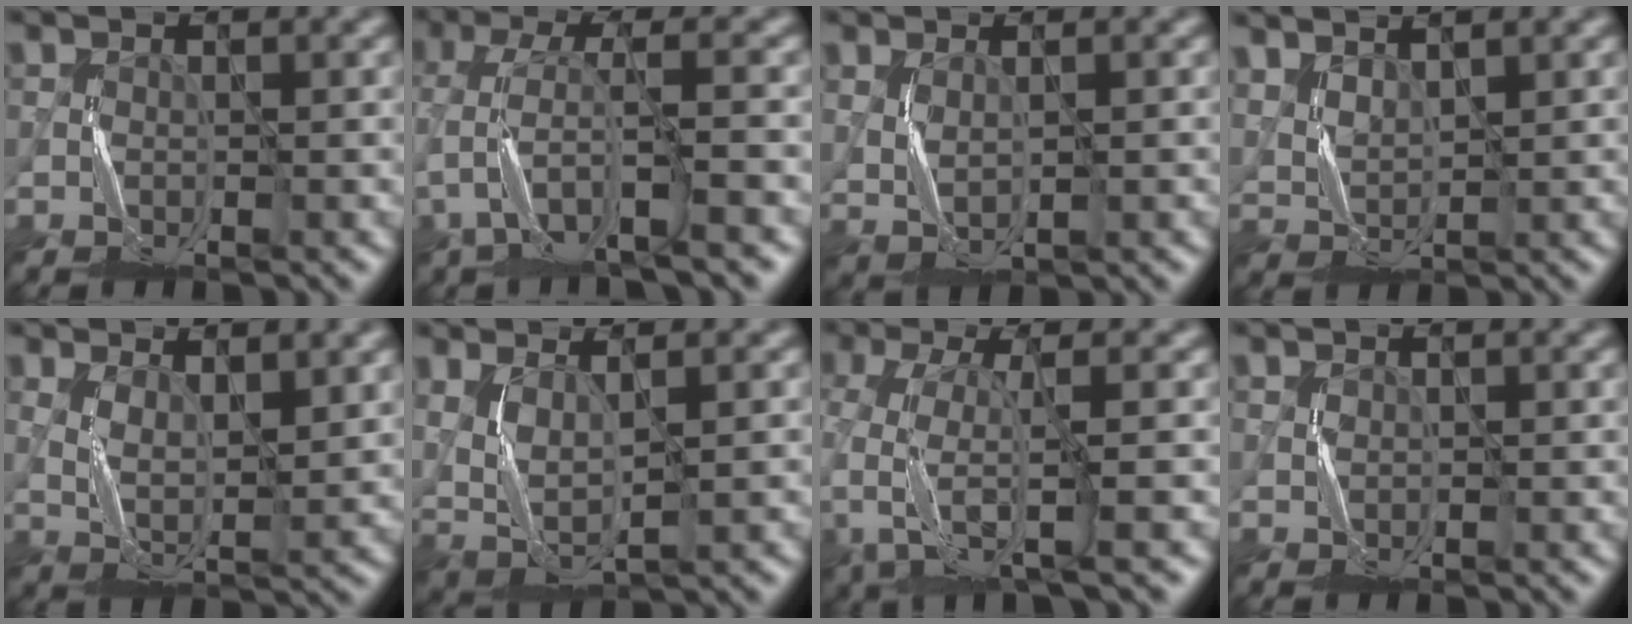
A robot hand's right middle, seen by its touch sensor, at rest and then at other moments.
{"total": 5.3, "force": [-2.6, 0.9, 4.5], "torque": [-0.102, -0.001, -0.053]}
{"total": 1.7, "force": [0.6, 0.9, 1.3], "torque": [-0.038, -0.004, 0.020]}
{"total": 3.0, "force": [2.3, 1.1, 1.5], "torque": [-0.036, 0.002, 0.048]}
{"total": 3.4, "force": [1.3, 1.4, 2.9], "torque": [-0.063, -0.006, 0.030]}
{"total": 3.8, "force": [1.2, 1.4, 3.3], "torque": [-0.081, -0.007, 0.037]}
{"total": 6.1, "force": [-3.0, 1.6, 5.0], "torque": [-0.125, -0.011, -0.063]}
{"total": 0.6, "force": [0.3, 0.4, 0.0], "torque": [-0.003, 0.000, 0.010]}